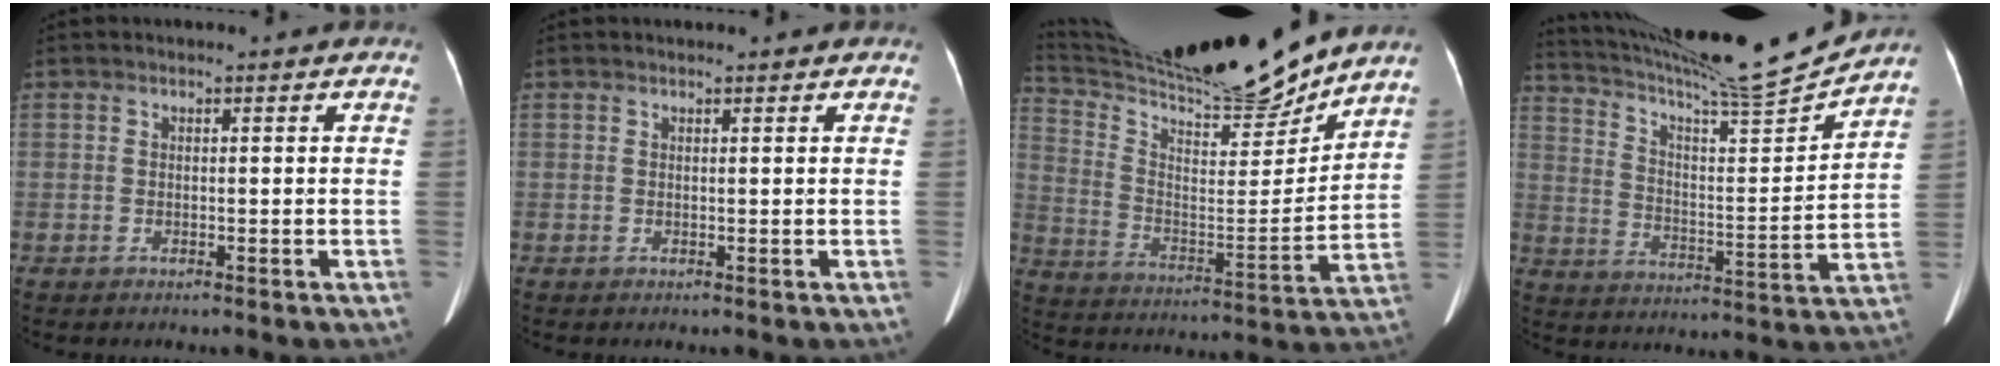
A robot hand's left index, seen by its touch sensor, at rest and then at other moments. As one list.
[{"total": 1.7, "force": [1.4, 0.3, 0.8], "torque": [-0.011, 0.016, 0.020]}, {"total": 20.9, "force": [19.3, 0.6, 8.0], "torque": [-0.159, -0.035, 0.314]}, {"total": 18.8, "force": [17.6, -1.6, 6.4], "torque": [-0.127, -0.041, 0.273]}]